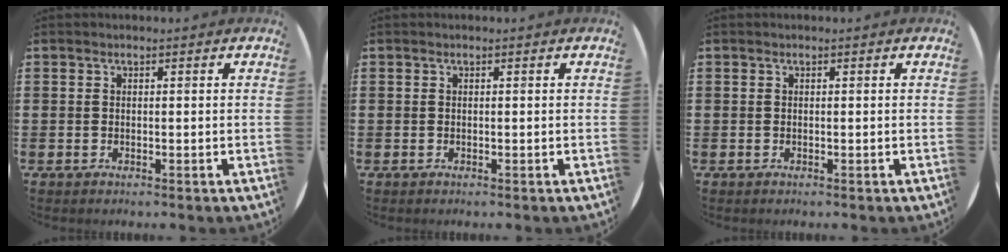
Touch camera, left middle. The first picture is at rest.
{"total": 0.0}
{"total": 0.0}